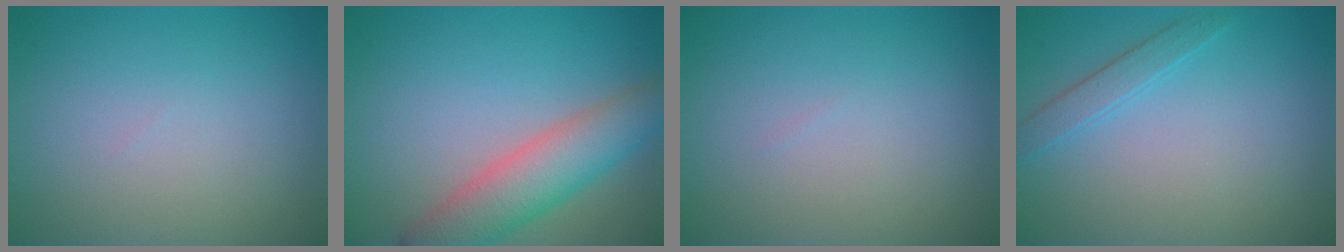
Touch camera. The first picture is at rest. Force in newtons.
{"total": 5.8, "press": 5.8, "slide": 0.2}
{"total": 0.0}
{"total": 1.6, "press": 1.6, "slide": 0.1}